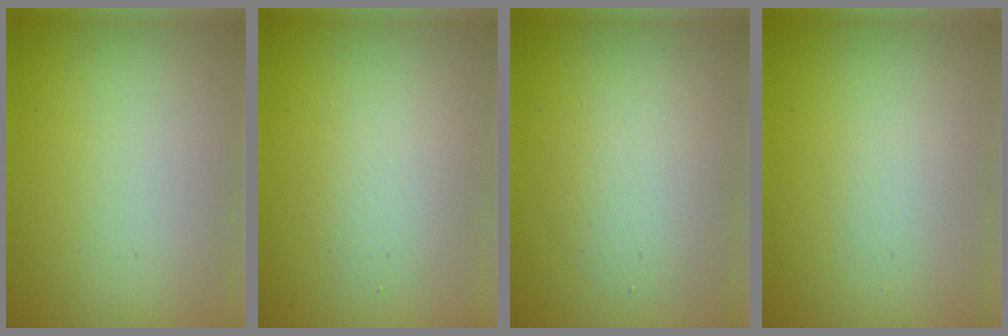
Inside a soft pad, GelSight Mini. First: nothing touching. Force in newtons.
{"total": 2.2, "press": 2.2, "slide": 0.0}
{"total": 2.8, "press": 2.8, "slide": 0.1}
{"total": 1.0, "press": 0.9, "slide": 0.1}